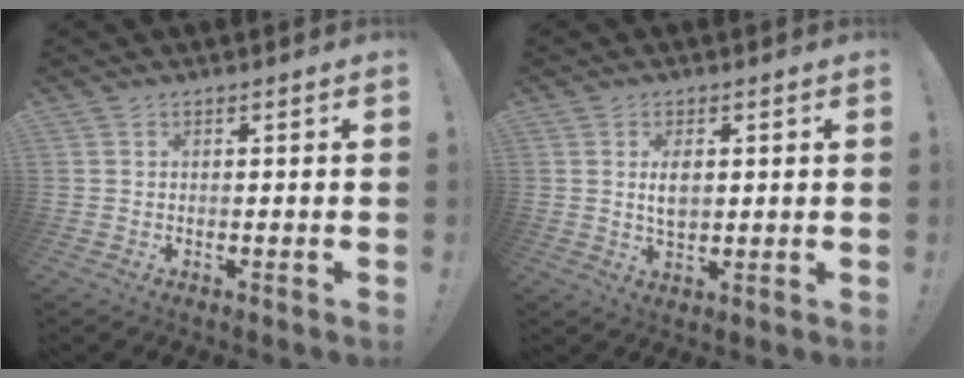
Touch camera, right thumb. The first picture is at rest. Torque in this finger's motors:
{"motor_torque": [-0.18, 0.65, 0.54, 0.14, 0.03]}